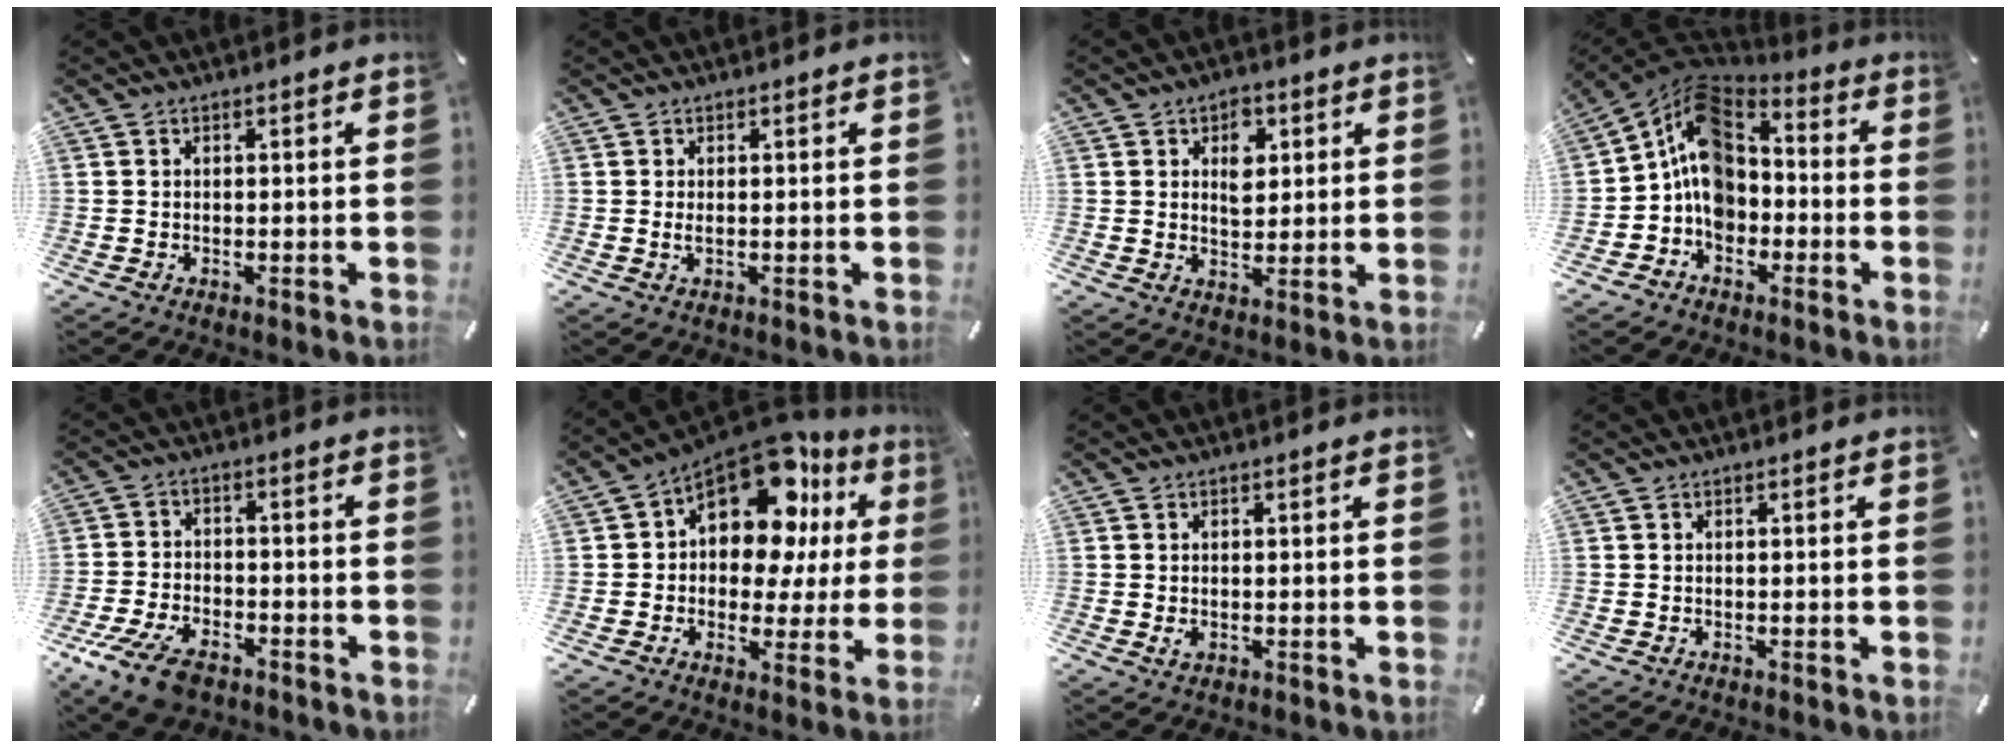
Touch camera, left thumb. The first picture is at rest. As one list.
[{"total": 1.3, "force": [0.1, 0.5, 1.2], "torque": [-0.024, 0.001, 0.001]}, {"total": 6.5, "force": [2.2, 4.7, 3.9], "torque": [-0.038, -0.009, 0.032]}, {"total": 11.7, "force": [-1.4, 9.8, 6.3], "torque": [-0.120, 0.014, -0.026]}, {"total": 9.5, "force": [-6.0, 5.0, 5.5], "torque": [-0.121, 0.024, -0.112]}, {"total": 15.5, "force": [8.2, 8.9, 9.6], "torque": [-0.158, -0.068, 0.144]}, {"total": 1.1, "force": [-0.1, 0.8, 0.8], "torque": [-0.015, 0.002, -0.002]}, {"total": 0.0}]